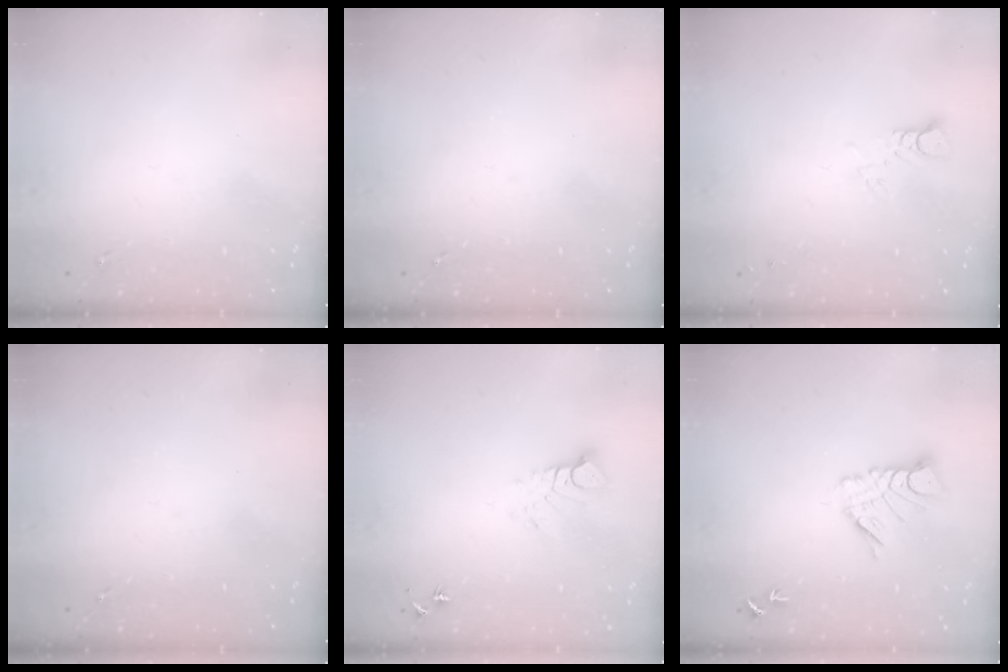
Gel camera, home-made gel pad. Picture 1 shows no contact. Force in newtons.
{"total": 0.0}
{"total": 2.9, "press": 2.9, "slide": 0.2}
{"total": 0.0}
{"total": 6.6, "press": 6.6, "slide": 0.4}
{"total": 9.8, "press": 9.8, "slide": 0.9}